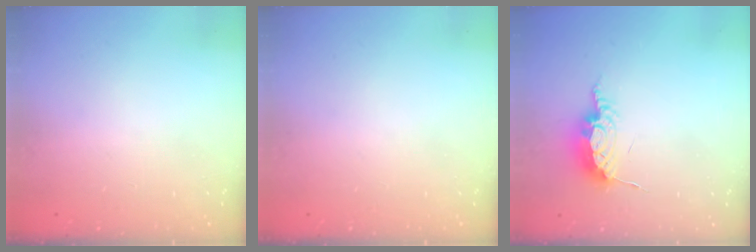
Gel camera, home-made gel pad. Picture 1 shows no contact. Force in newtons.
{"total": 0.0}
{"total": 8.5, "press": 8.4, "slide": 0.7}